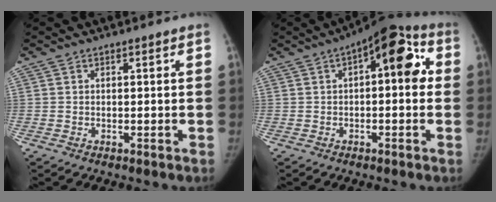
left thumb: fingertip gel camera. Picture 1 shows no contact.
{"total": 12.1, "force": [2.3, 5.4, 10.6], "torque": [-0.111, 0.037, 0.022]}